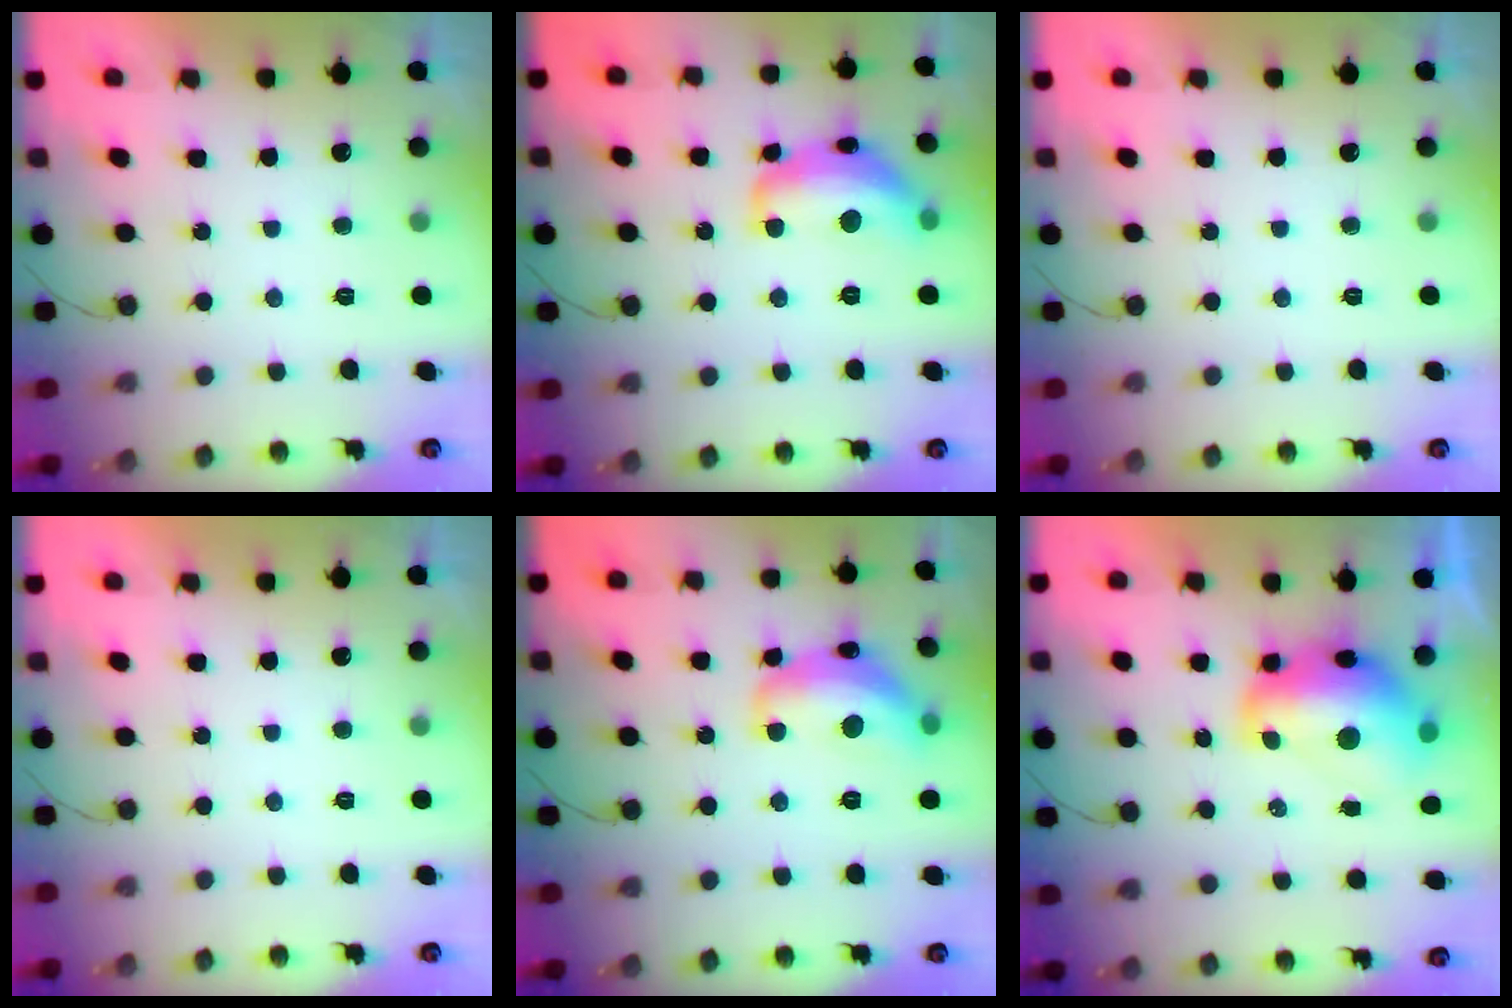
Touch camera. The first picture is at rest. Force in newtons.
{"total": 14.0, "press": 14.0, "slide": 0.8}
{"total": 0.0}
{"total": 0.0}
{"total": 15.7, "press": 15.7, "slide": 0.9}
{"total": 13.4, "press": 13.3, "slide": 1.0}